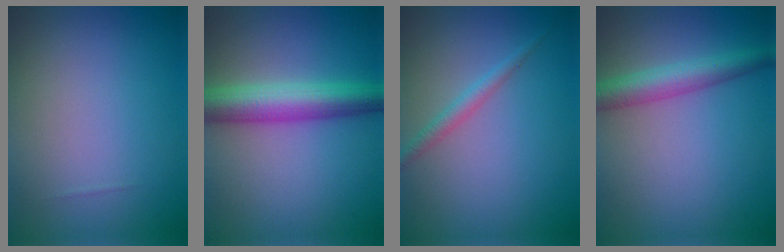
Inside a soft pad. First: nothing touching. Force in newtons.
{"total": 6.0, "press": 6.0, "slide": 0.1}
{"total": 1.6, "press": 1.6, "slide": 0.1}
{"total": 4.0, "press": 4.0, "slide": 0.1}